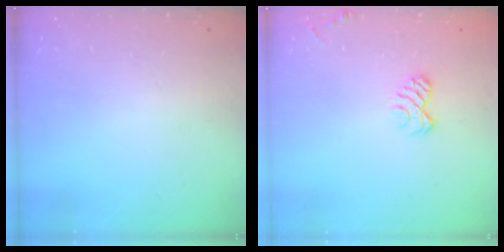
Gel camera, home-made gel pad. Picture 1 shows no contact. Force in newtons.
{"total": 6.1, "press": 5.9, "slide": 1.4}